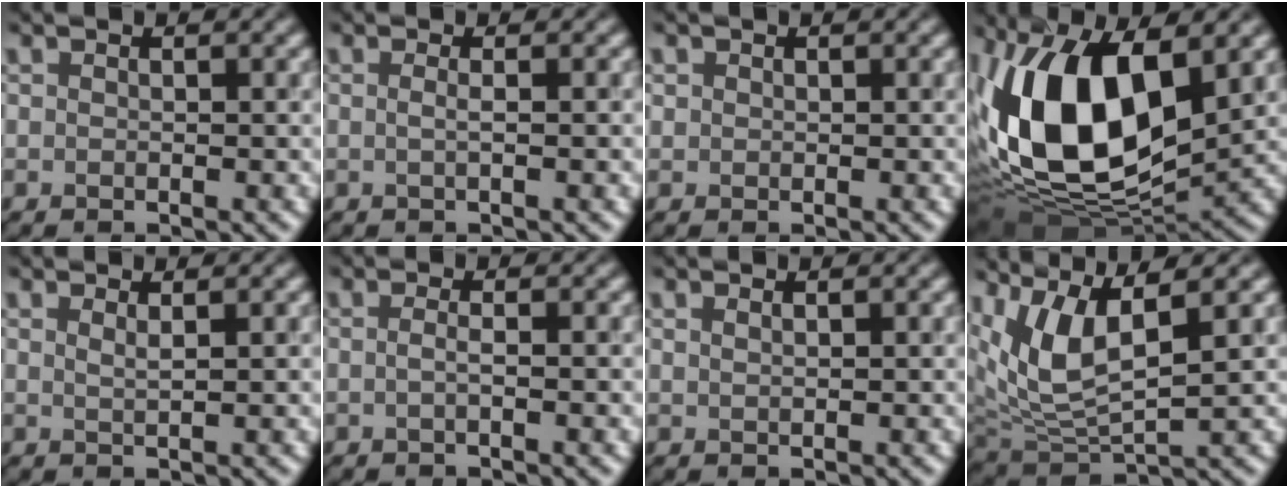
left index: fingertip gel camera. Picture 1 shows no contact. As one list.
[{"total": 1.3, "force": [-0.1, 0.4, 1.3], "torque": [-0.016, 0.005, -0.013]}, {"total": 1.3, "force": [-0.1, -0.7, -1.1], "torque": [0.003, 0.004, 0.022]}, {"total": 14.3, "force": [1.6, 7.4, 12.2], "torque": [-0.260, 0.006, 0.039]}, {"total": 1.3, "force": [1.0, 0.3, 0.8], "torque": [-0.003, 0.008, 0.003]}, {"total": 1.1, "force": [-0.6, 0.1, 1.0], "torque": [-0.014, -0.002, -0.011]}, {"total": 1.1, "force": [0.9, 0.4, 0.4], "torque": [0.000, 0.012, 0.005]}, {"total": 5.2, "force": [2.1, 1.6, 4.5], "torque": [-0.123, -0.006, 0.066]}]